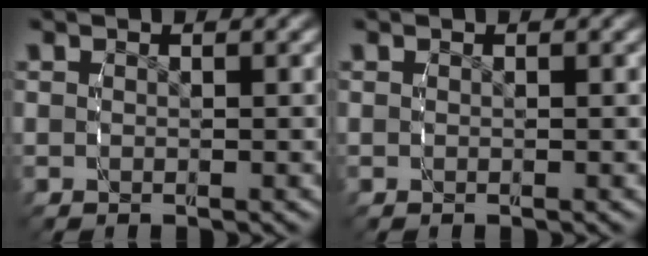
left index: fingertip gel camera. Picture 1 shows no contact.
{"total": 0.0}